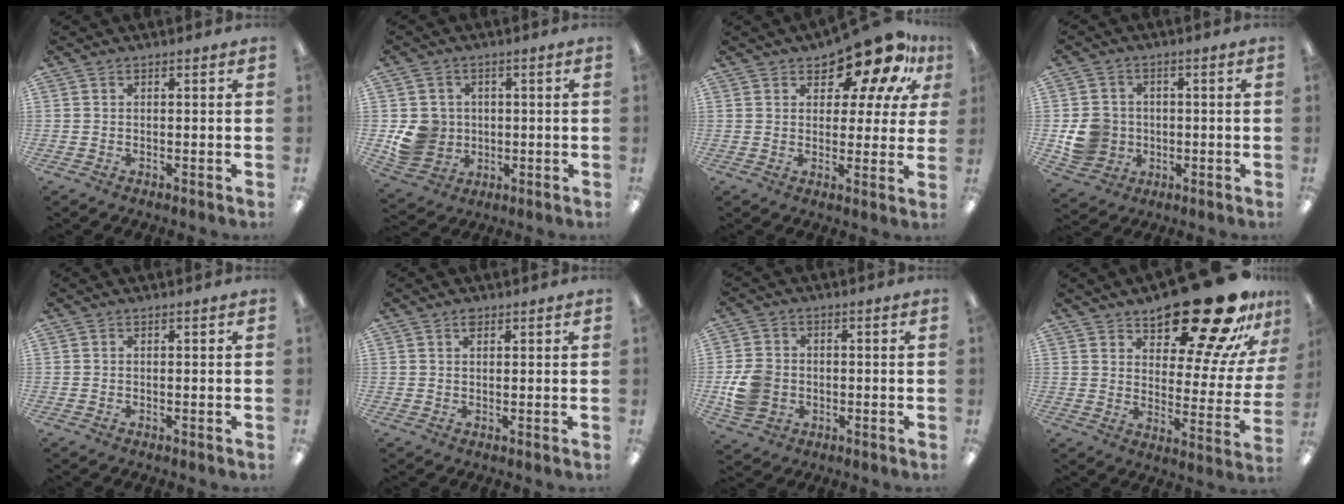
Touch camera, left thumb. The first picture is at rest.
{"total": 8.2, "force": [-0.2, 7.9, 2.3], "torque": [-0.055, 0.007, 0.003]}
{"total": 15.0, "force": [10.6, 6.7, 8.2], "torque": [-0.126, -0.070, 0.180]}
{"total": 8.4, "force": [-1.0, 8.0, 2.4], "torque": [-0.061, 0.013, -0.010]}
{"total": 0.0}
{"total": 1.5, "force": [1.1, 0.7, 0.7], "torque": [-0.008, -0.003, 0.019]}
{"total": 8.5, "force": [-1.4, 7.2, 4.2], "torque": [-0.084, 0.013, -0.023]}
{"total": 23.8, "force": [17.8, 8.3, 13.5], "torque": [-0.177, -0.119, 0.290]}